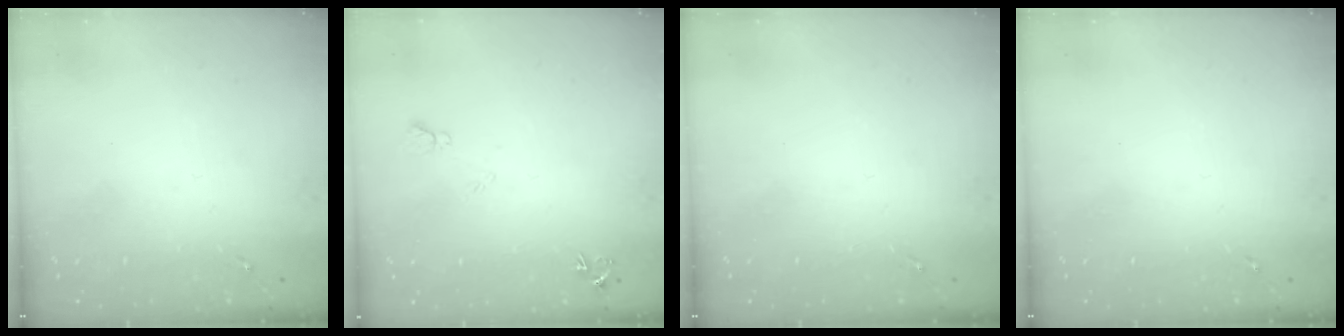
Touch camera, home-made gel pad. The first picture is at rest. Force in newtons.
{"total": 6.2, "press": 6.1, "slide": 1.2}
{"total": 0.0}
{"total": 0.0}